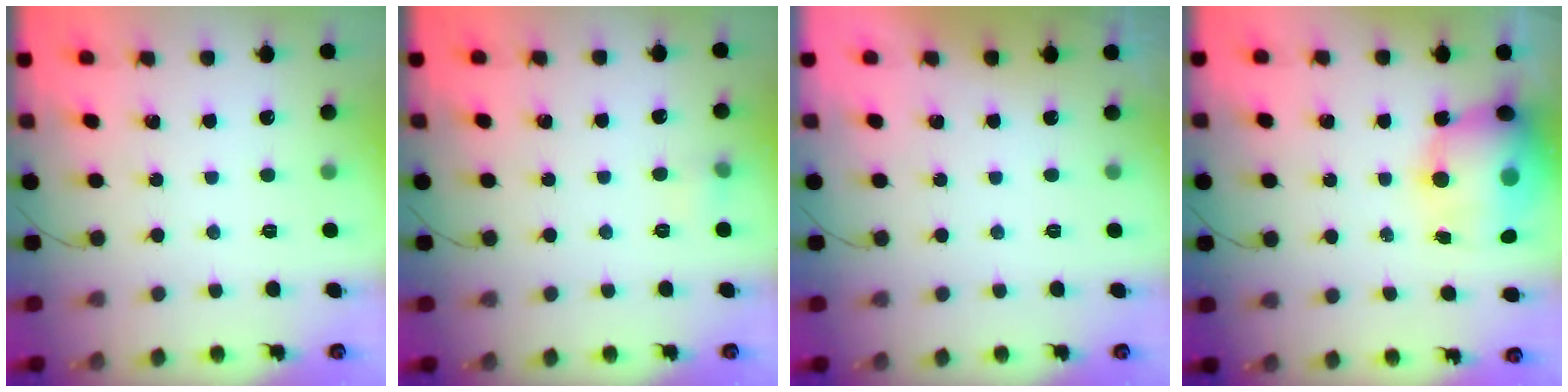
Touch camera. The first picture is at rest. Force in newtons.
{"total": 5.5, "press": 5.3, "slide": 1.6}
{"total": 0.0}
{"total": 16.0, "press": 15.5, "slide": 3.9}